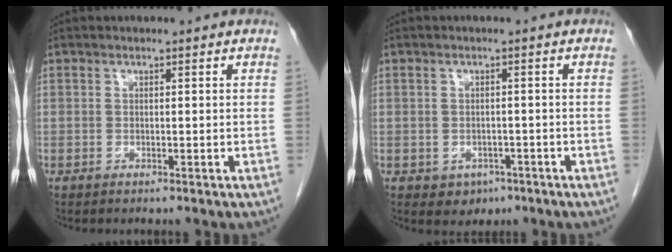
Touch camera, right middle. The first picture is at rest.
{"total": 2.9, "force": [-1.4, 2.3, 1.0], "torque": [-0.013, 0.004, -0.009]}